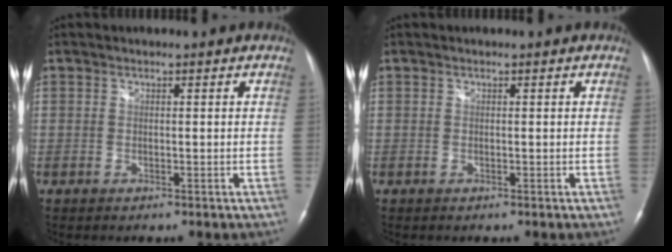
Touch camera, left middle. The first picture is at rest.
{"total": 0.0}